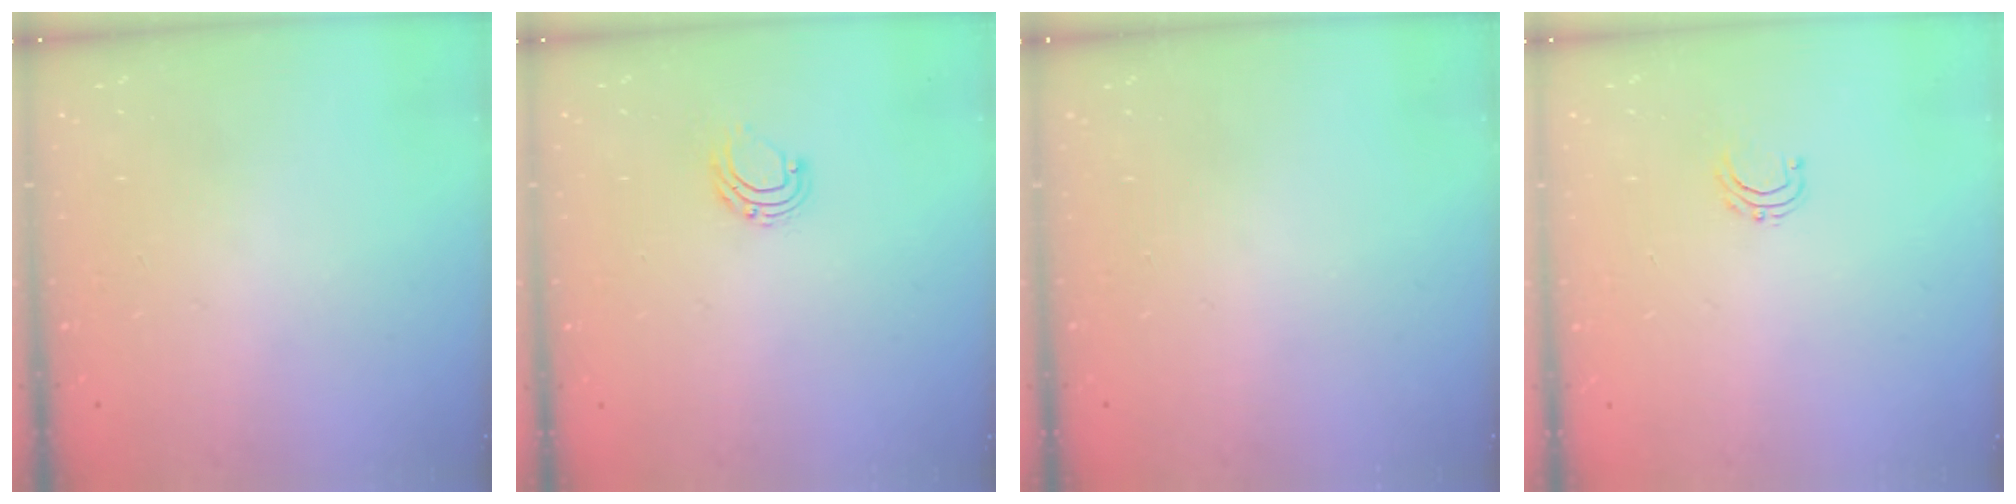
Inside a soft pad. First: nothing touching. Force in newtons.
{"total": 5.7, "press": 5.7, "slide": 0.4}
{"total": 0.0}
{"total": 4.0, "press": 4.0, "slide": 0.3}